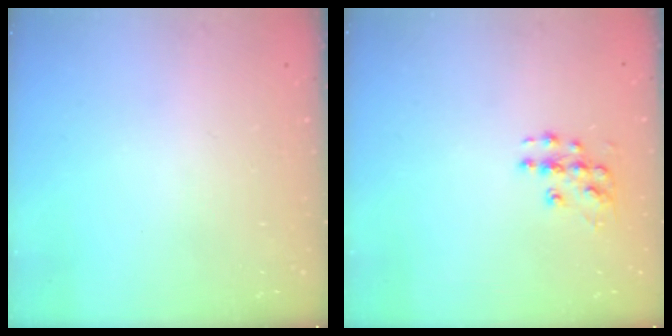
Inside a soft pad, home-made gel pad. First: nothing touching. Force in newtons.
{"total": 7.8, "press": 7.8, "slide": 0.4}